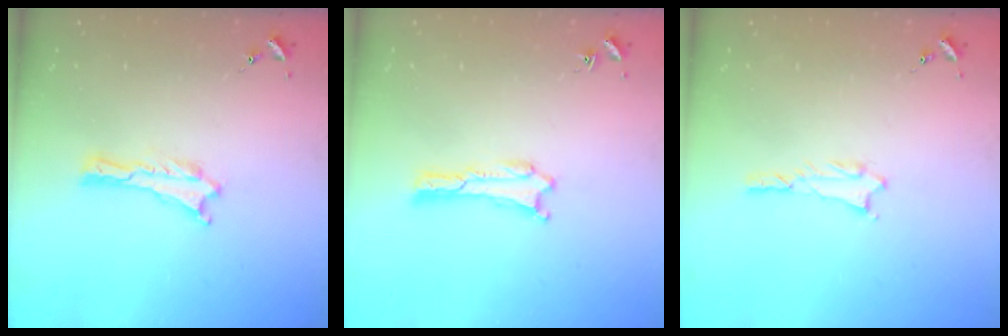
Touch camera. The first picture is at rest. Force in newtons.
{"total": 0.0}
{"total": 0.9, "press": 0.9, "slide": 0.2}